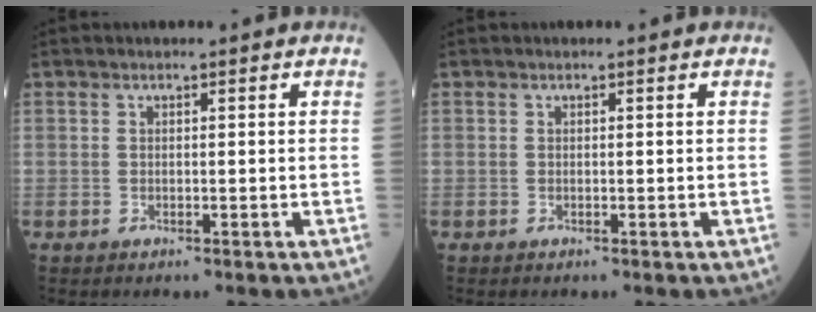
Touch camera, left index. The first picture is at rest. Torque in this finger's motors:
{"motor_torque": [0.00, 0.00, 0.00, 0.00]}